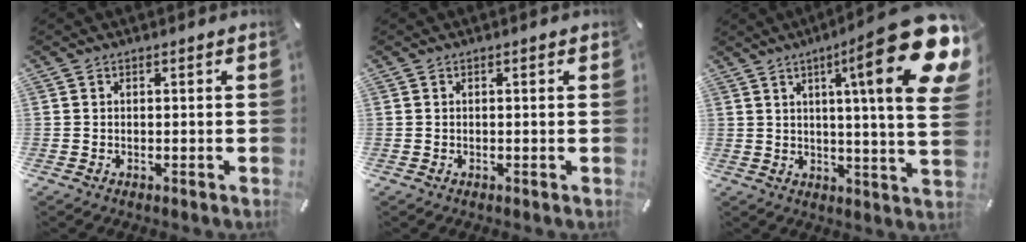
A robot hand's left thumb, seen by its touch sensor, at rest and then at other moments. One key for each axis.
{"total": 0.7, "fx": 0.0, "fy": 0.2, "fz": 0.7, "tx": -0.013, "ty": 0.001, "tz": -0.001}
{"total": 25.4, "fx": 10.2, "fy": 3.6, "fz": 23.0, "tx": -0.338, "ty": -0.062, "tz": 0.146}